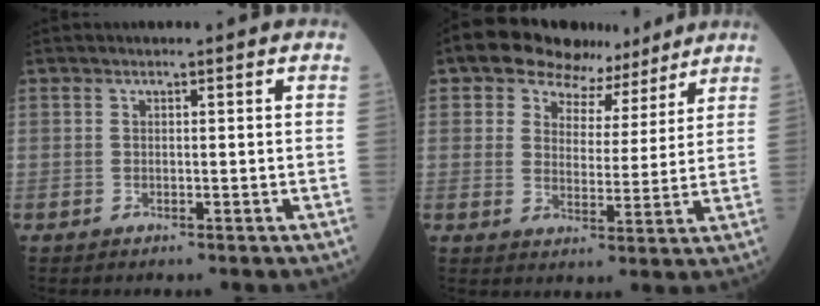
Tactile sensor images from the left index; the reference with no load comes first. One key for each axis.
{"total": 9.1, "fx": 7.0, "fy": 5.3, "fz": 2.4, "tx": -0.035, "ty": 0.020, "tz": 0.101}